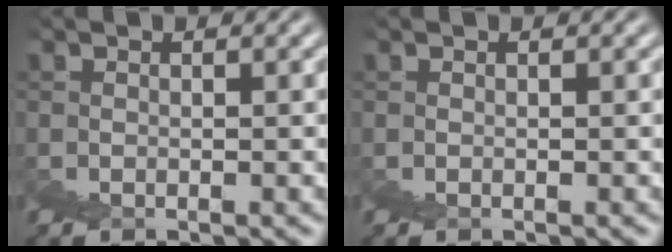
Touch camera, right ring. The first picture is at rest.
{"total": 0.0}